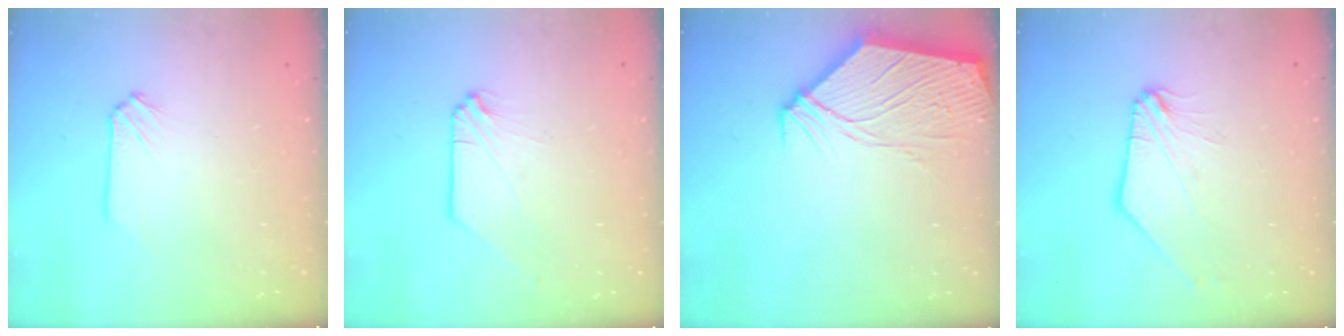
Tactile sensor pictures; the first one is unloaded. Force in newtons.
{"total": 0.0}
{"total": 11.3, "press": 11.2, "slide": 1.6}
{"total": 2.5, "press": 2.5, "slide": 0.5}